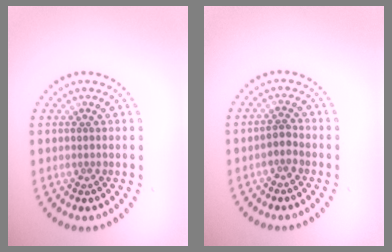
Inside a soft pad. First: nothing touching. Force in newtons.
{"total": 1.1, "press": 0.8, "slide": 0.7}